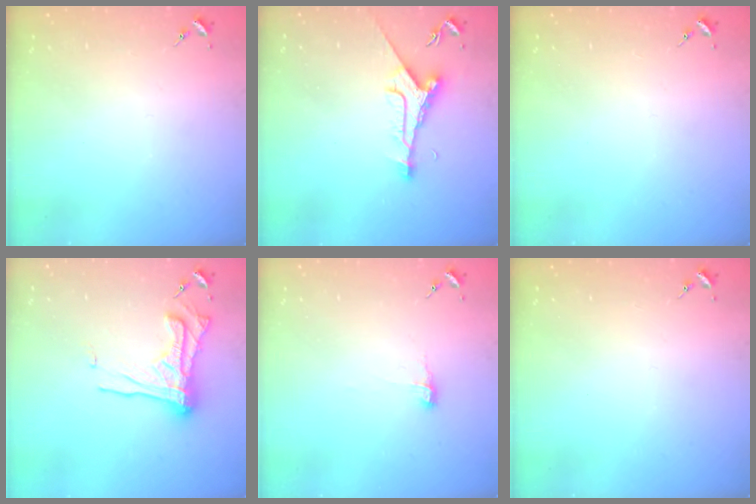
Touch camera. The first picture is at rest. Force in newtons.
{"total": 8.8, "press": 8.7, "slide": 0.5}
{"total": 0.0}
{"total": 16.1, "press": 16.1, "slide": 1.4}
{"total": 5.8, "press": 5.8, "slide": 0.6}
{"total": 0.0}